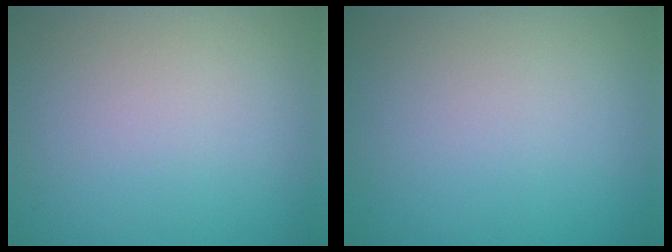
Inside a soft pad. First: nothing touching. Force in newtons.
{"total": 0.0}